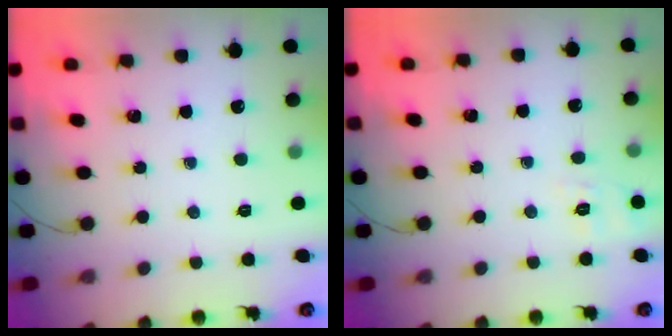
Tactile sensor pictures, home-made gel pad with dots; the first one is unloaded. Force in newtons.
{"total": 1.9, "press": 0.6, "slide": 1.8}